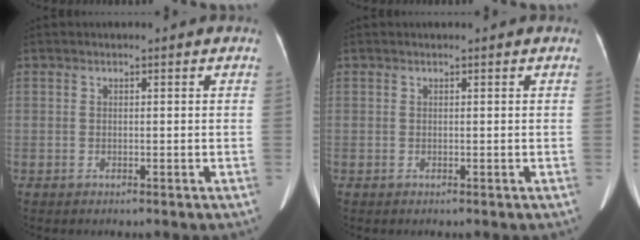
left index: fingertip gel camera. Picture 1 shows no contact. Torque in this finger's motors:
{"motor_torque": [-0.07, -0.09, -0.33, -0.05]}